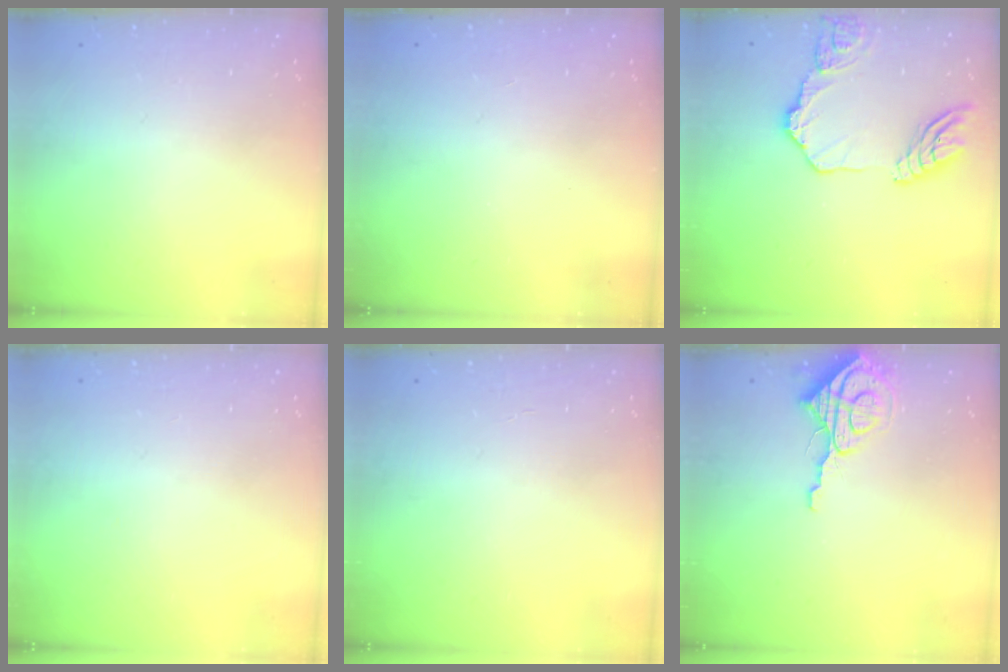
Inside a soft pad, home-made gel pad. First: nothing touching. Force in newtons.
{"total": 0.0}
{"total": 14.0, "press": 13.9, "slide": 1.6}
{"total": 0.0}
{"total": 2.0, "press": 2.0, "slide": 0.2}
{"total": 7.7, "press": 7.7, "slide": 0.6}